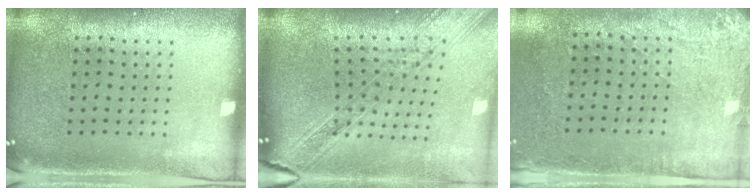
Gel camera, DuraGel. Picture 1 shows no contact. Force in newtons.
{"total": 2.2, "press": 1.9, "slide": 1.1}
{"total": 2.8, "press": 2.2, "slide": 1.6}